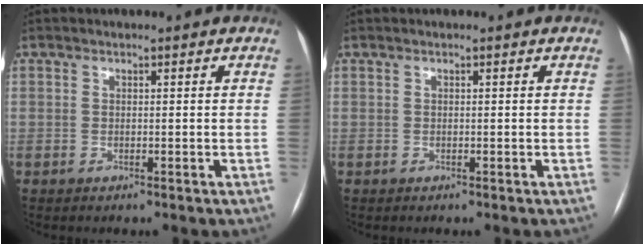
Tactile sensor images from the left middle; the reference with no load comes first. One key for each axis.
{"total": 0.0}